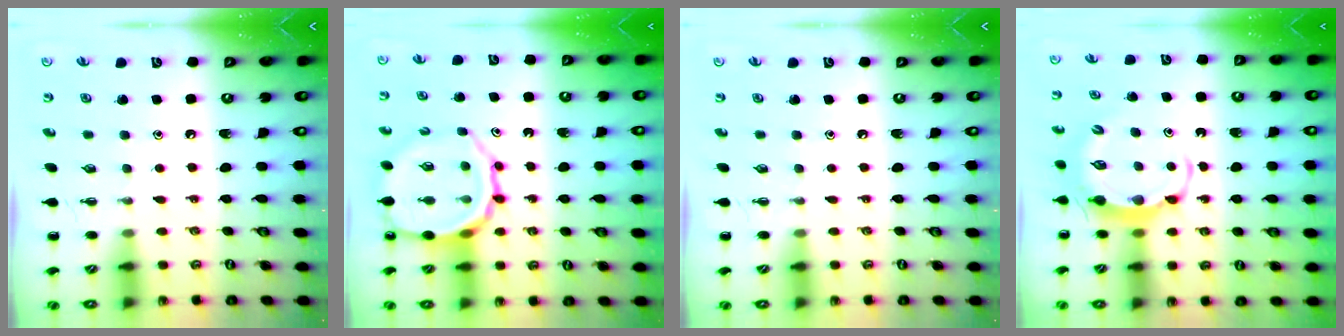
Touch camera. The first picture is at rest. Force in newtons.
{"total": 14.6, "press": 14.4, "slide": 2.3}
{"total": 0.0}
{"total": 5.4, "press": 5.3, "slide": 0.5}